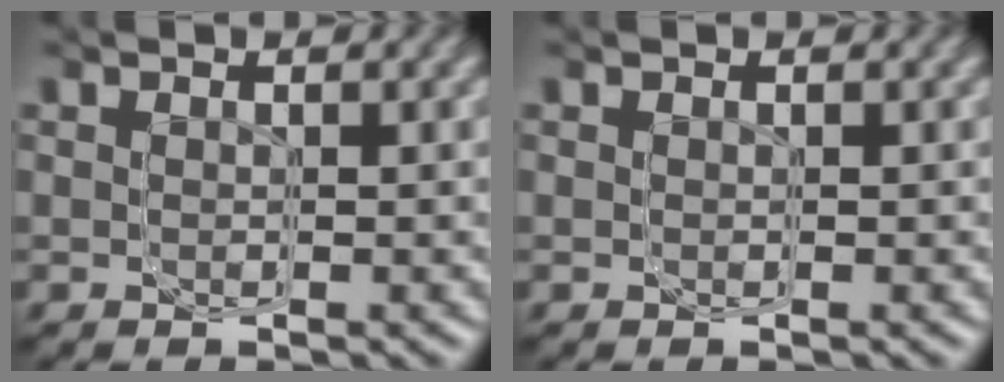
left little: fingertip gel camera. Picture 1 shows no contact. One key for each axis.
{"total": 0.0}